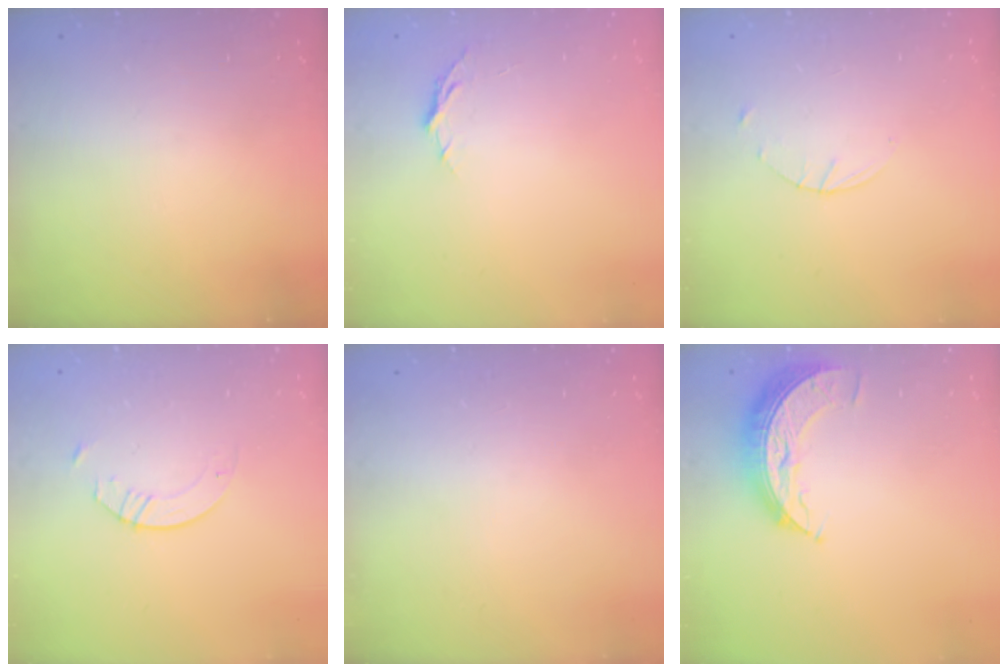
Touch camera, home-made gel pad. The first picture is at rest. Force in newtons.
{"total": 3.7, "press": 3.6, "slide": 0.4}
{"total": 1.6, "press": 1.6, "slide": 0.2}
{"total": 2.9, "press": 2.9, "slide": 0.3}
{"total": 0.0}
{"total": 8.7, "press": 8.7, "slide": 0.6}